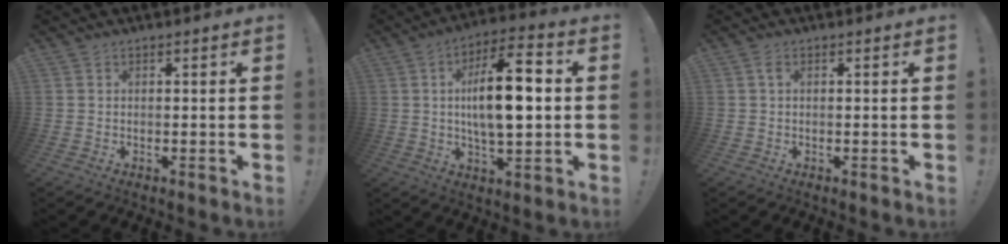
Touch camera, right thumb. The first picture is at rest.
{"total": 16.4, "force": [0.8, 6.2, 15.2], "torque": [-0.251, 0.002, 0.000]}
{"total": 1.1, "force": [0.2, 0.4, 1.0], "torque": [-0.025, 0.005, 0.004]}